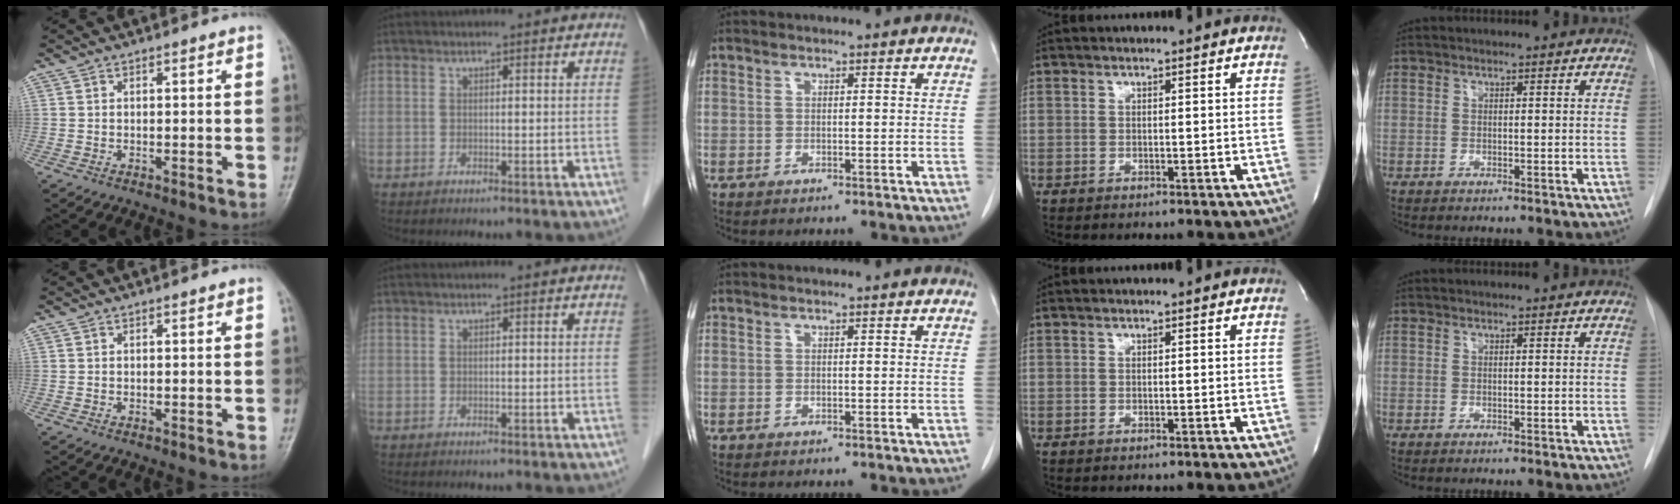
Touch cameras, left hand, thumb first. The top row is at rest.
{}